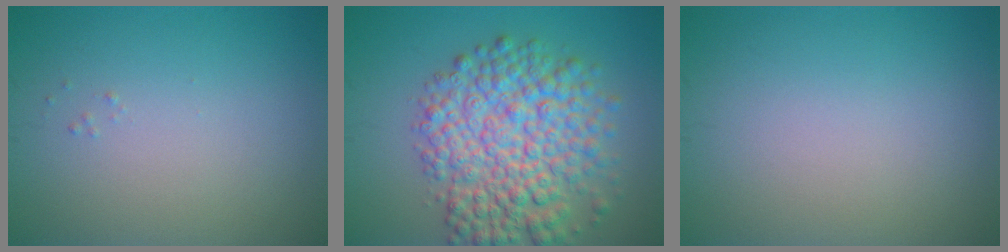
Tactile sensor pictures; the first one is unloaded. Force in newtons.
{"total": 8.9, "press": 8.9, "slide": 0.2}
{"total": 0.0}